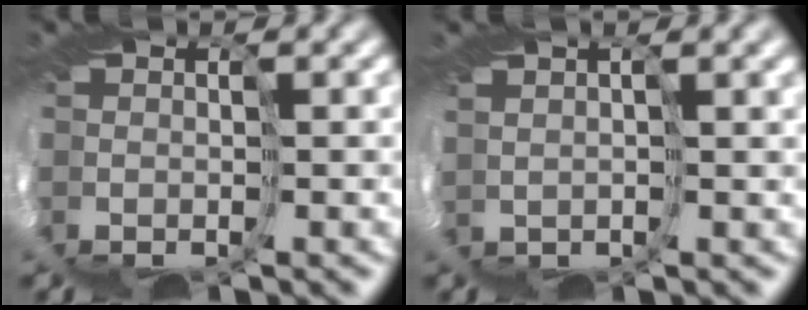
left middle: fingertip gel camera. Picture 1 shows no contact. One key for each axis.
{"total": 2.6, "fx": 1.5, "fy": -1.7, "fz": -1.3, "tx": 0.021, "ty": 0.010, "tz": 0.028}